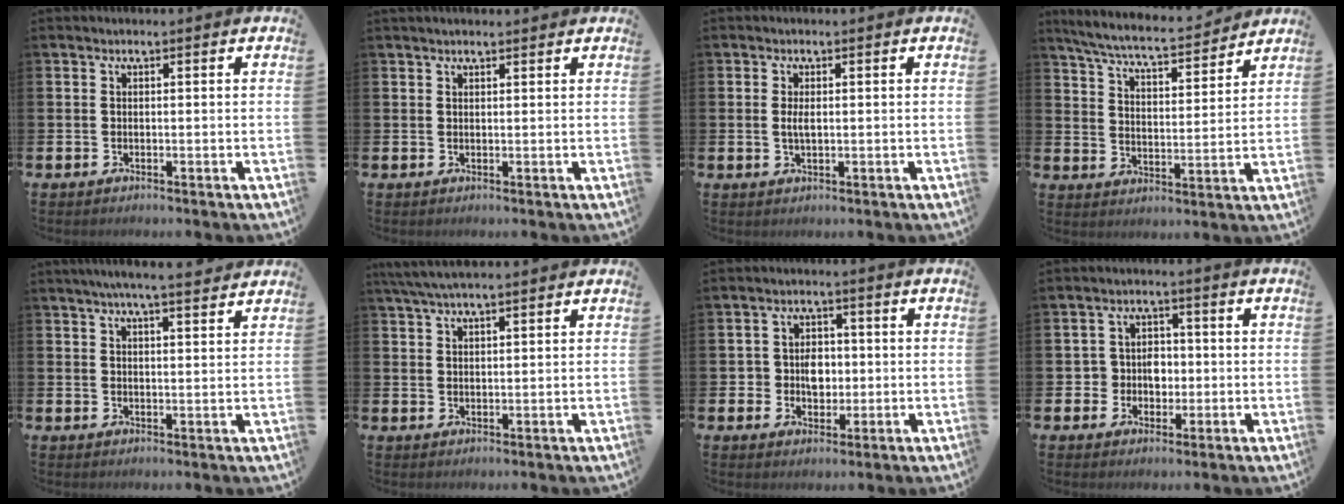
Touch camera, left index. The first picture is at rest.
{"total": 1.3, "force": [1.2, 0.2, 0.4], "torque": [-0.001, 0.000, 0.021]}
{"total": 1.9, "force": [0.1, 0.8, 1.7], "torque": [-0.028, 0.001, -0.002]}
{"total": 6.7, "force": [6.3, 0.8, 2.1], "torque": [-0.066, -0.047, 0.106]}
{"total": 5.0, "force": [4.6, -0.1, 1.9], "torque": [-0.040, -0.015, 0.081]}
{"total": 4.6, "force": [4.0, 0.8, 2.2], "torque": [-0.043, -0.006, 0.072]}
{"total": 4.0, "force": [-0.2, 3.3, 2.2], "torque": [-0.021, -0.001, -0.015]}
{"total": 3.6, "force": [-0.3, 3.5, 1.1], "torque": [-0.020, 0.005, -0.016]}